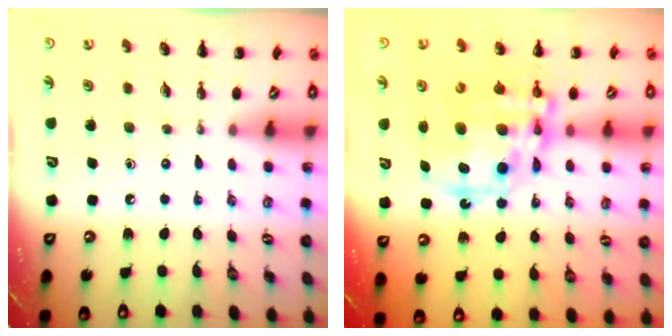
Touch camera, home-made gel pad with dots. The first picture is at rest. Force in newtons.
{"total": 18.2, "press": 17.7, "slide": 4.2}